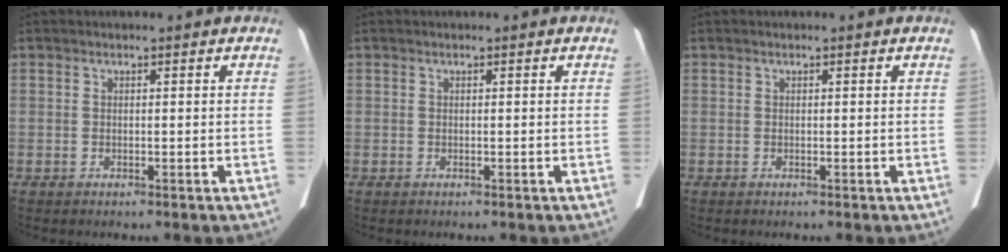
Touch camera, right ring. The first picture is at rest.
{"total": 0.0}
{"total": 0.0}